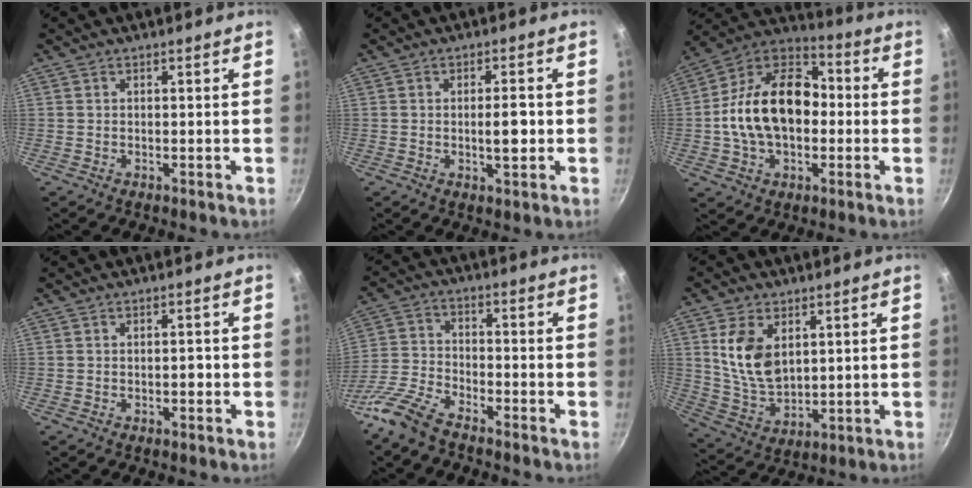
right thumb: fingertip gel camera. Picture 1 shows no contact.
{"total": 4.6, "force": [-0.5, 1.7, 4.3], "torque": [-0.054, 0.004, -0.007]}
{"total": 20.0, "force": [-1.0, 13.5, 14.7], "torque": [-0.227, 0.047, -0.033]}
{"total": 1.2, "force": [-0.3, 0.8, 0.9], "torque": [-0.006, 0.004, -0.007]}
{"total": 9.0, "force": [-7.0, 3.2, 4.6], "torque": [-0.101, 0.040, -0.158]}
{"total": 11.4, "force": [3.5, 7.2, 8.1], "torque": [-0.139, -0.026, 0.080]}